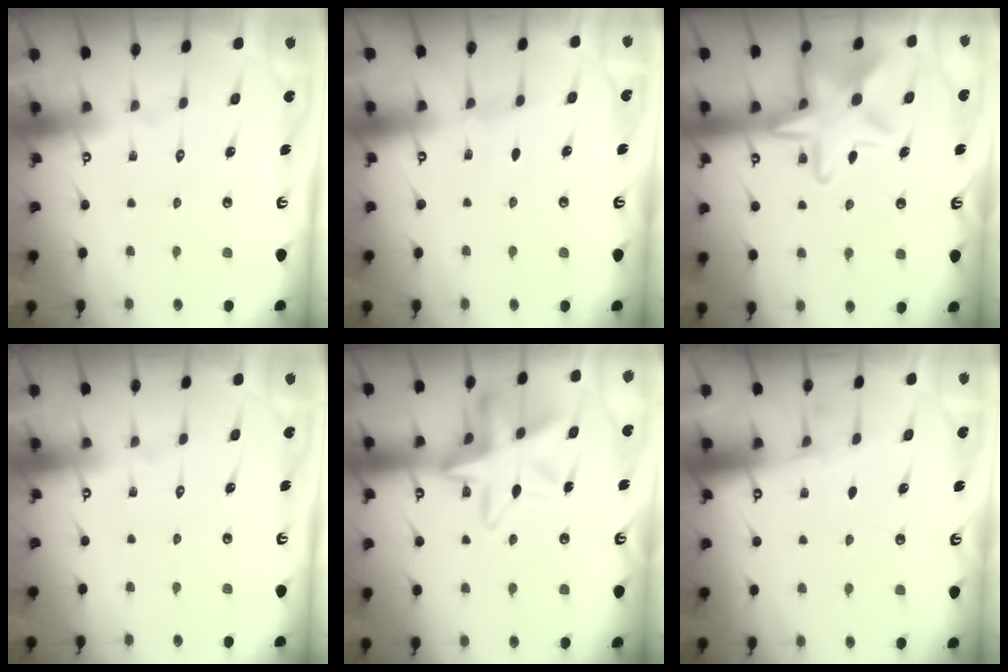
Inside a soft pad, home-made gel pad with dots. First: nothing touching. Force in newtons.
{"total": 2.0, "press": 2.0, "slide": 0.3}
{"total": 17.7, "press": 17.7, "slide": 1.0}
{"total": 0.0}
{"total": 16.9, "press": 16.8, "slide": 1.5}
{"total": 2.6, "press": 2.5, "slide": 0.4}